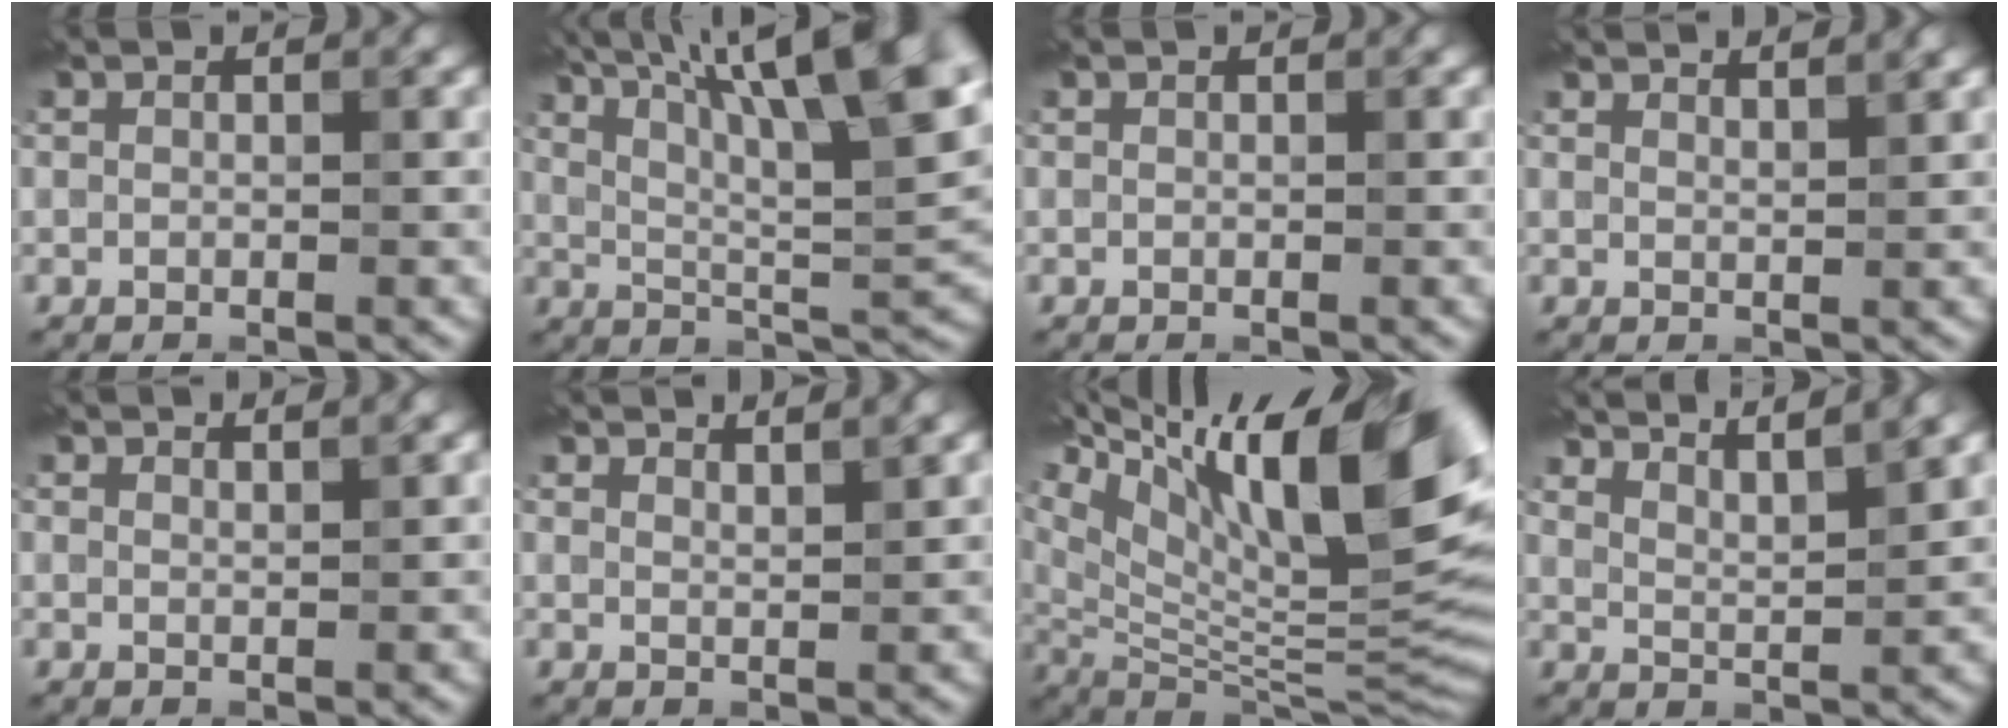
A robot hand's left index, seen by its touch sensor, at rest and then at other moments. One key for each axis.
{"total": 15.4, "fx": 8.0, "fy": 4.1, "fz": 12.6, "tx": -0.186, "ty": 0.019, "tz": 0.122}
{"total": 0.0}
{"total": 2.8, "fx": 2.5, "fy": 0.6, "fz": 1.1, "tx": 0.002, "ty": 0.013, "tz": 0.020}
{"total": 2.0, "fx": 1.9, "fy": 0.4, "fz": 0.7, "tx": 0.001, "ty": 0.004, "tz": 0.017}
{"total": 3.3, "fx": 3.0, "fy": 0.7, "fz": 1.3, "tx": 0.003, "ty": 0.016, "tz": 0.026}
{"total": 17.9, "fx": 8.8, "fy": 5.5, "fz": 14.6, "tx": -0.243, "ty": 0.027, "tz": 0.154}
{"total": 6.4, "fx": 5.5, "fy": 1.2, "fz": 2.9, "tx": -0.027, "ty": 0.021, "tz": 0.061}